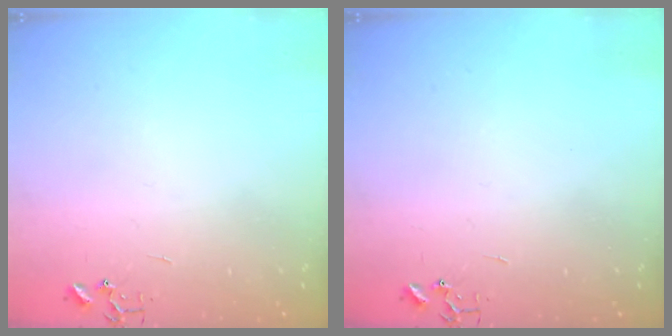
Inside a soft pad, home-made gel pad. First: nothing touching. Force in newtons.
{"total": 0.0}